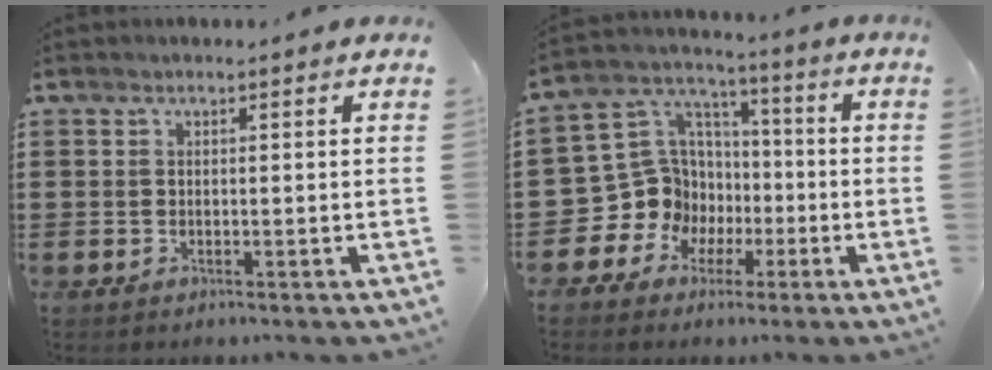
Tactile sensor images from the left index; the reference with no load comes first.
{"total": 10.9, "force": [-1.8, 10.6, 2.1], "torque": [-0.094, -0.011, -0.024]}